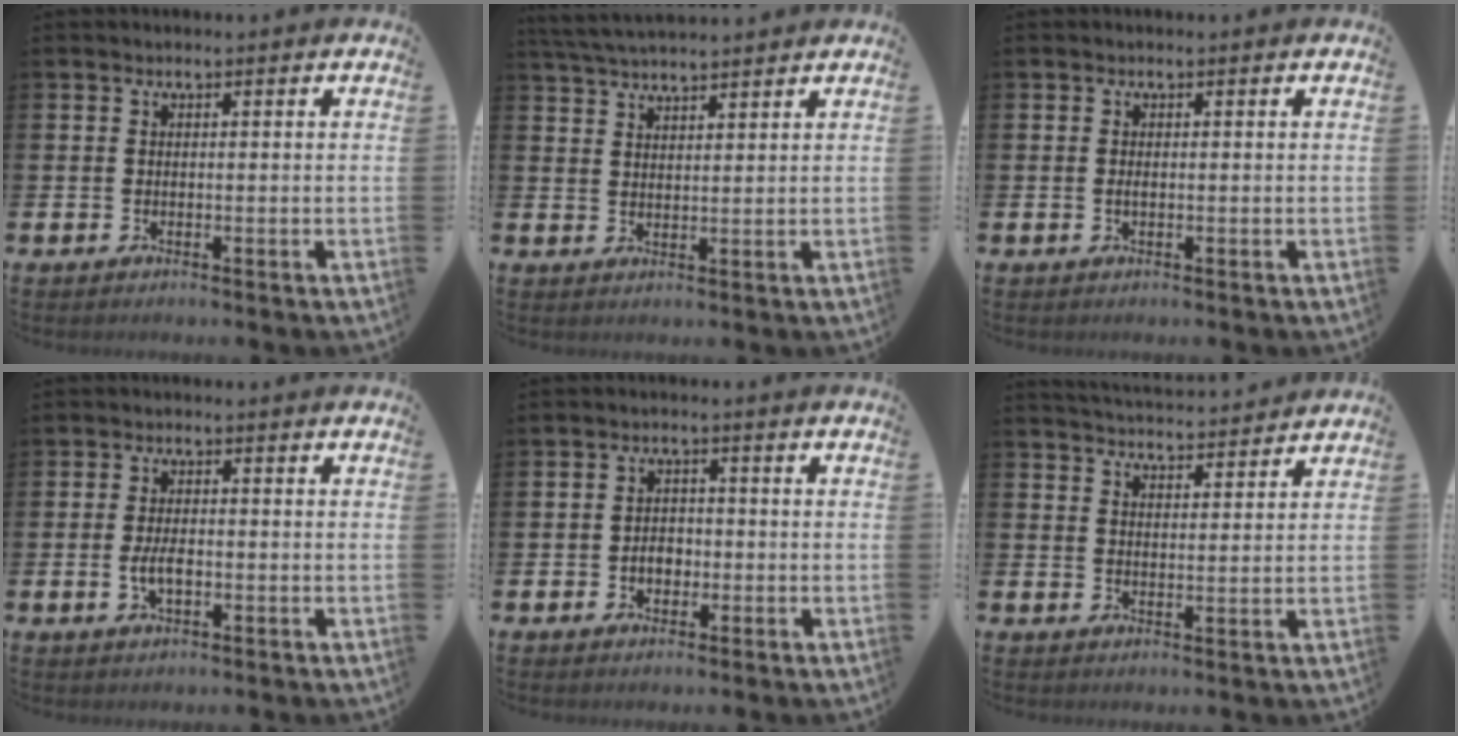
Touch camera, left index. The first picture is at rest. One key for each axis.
{"total": 4.2, "fx": 4.1, "fy": 0.3, "fz": 0.9, "tx": -0.027, "ty": -0.016, "tz": 0.074}
{"total": 0.6, "fx": -0.1, "fy": 0.2, "fz": 0.6, "tx": -0.009, "ty": -0.002, "tz": -0.002}
{"total": 3.2, "fx": -0.5, "fy": 1.5, "fz": 2.7, "tx": -0.039, "ty": -0.002, "tz": -0.012}
{"total": 2.9, "fx": -0.8, "fy": 2.1, "fz": 1.8, "tx": -0.016, "ty": -0.004, "tz": -0.022}
{"total": 4.4, "fx": 4.4, "fy": 0.1, "fz": 0.0, "tx": -0.010, "ty": -0.029, "tz": 0.080}